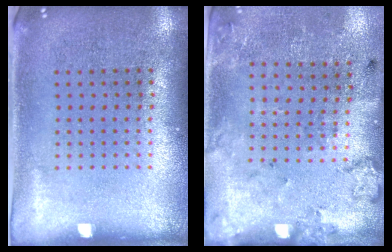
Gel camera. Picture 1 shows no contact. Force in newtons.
{"total": 2.2, "press": 1.4, "slide": 1.7}